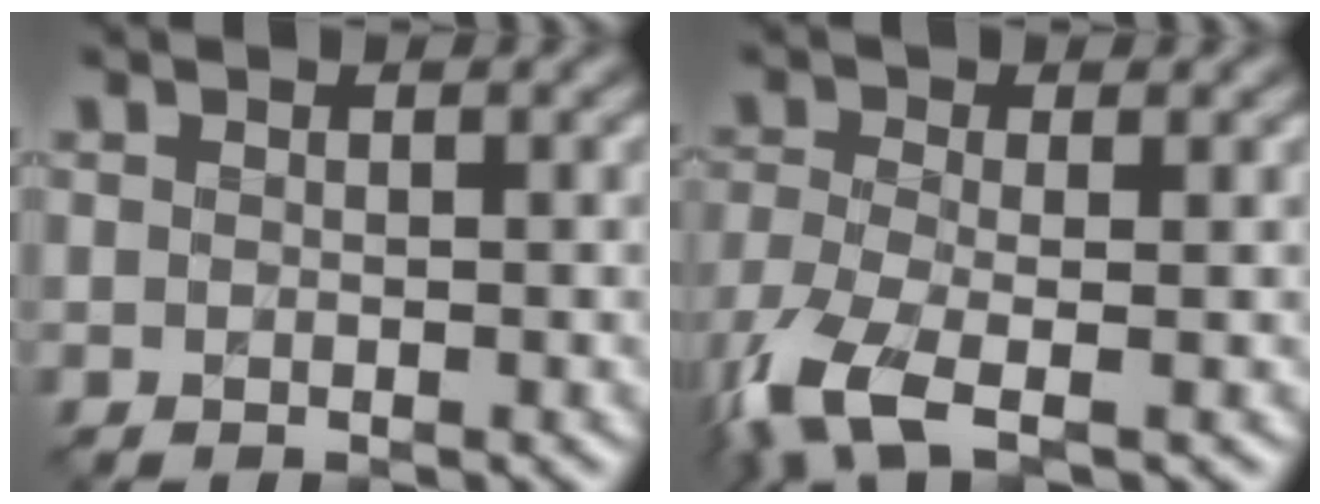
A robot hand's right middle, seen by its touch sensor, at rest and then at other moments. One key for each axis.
{"total": 6.9, "fx": -3.8, "fy": 2.3, "fz": 5.3, "tx": -0.128, "ty": -0.021, "tz": -0.082}